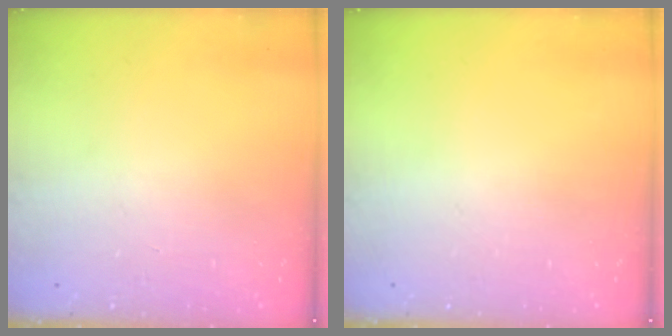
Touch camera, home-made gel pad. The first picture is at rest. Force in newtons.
{"total": 0.0}